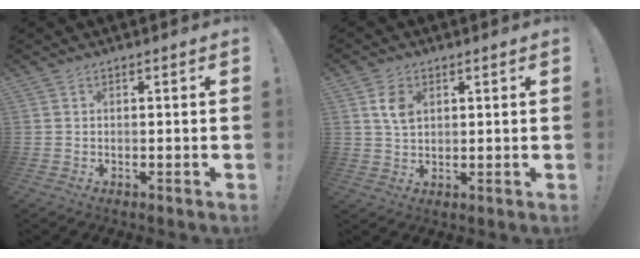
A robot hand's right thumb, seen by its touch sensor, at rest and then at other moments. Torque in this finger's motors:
{"motor_torque": [-0.02, 0.11, 0.44, -0.13, 0.12]}